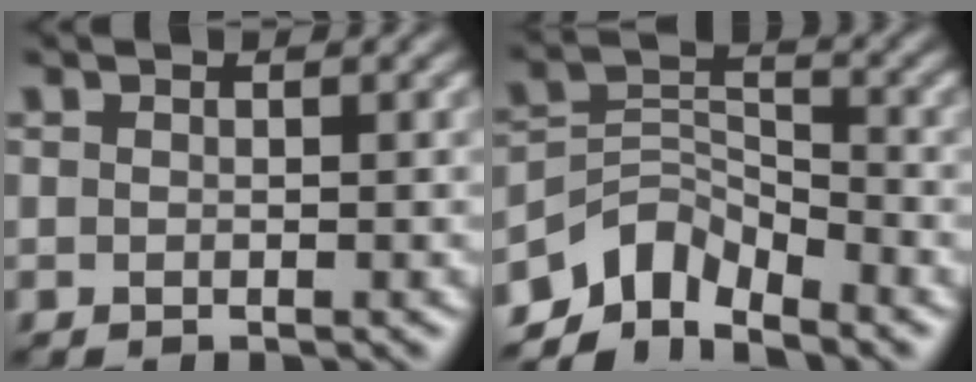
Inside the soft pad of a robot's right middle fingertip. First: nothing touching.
{"total": 5.2, "force": [-4.1, 2.5, 2.0], "torque": [-0.030, 0.001, -0.085]}